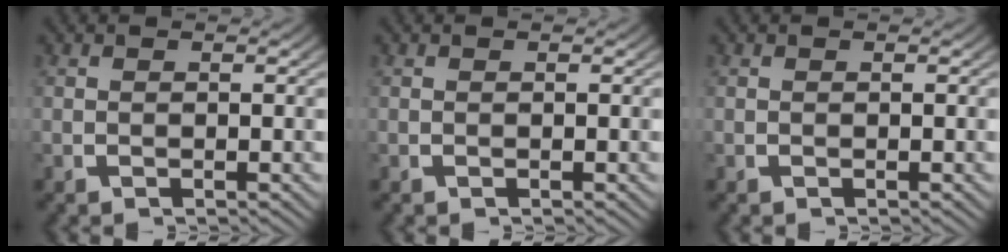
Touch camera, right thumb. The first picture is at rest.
{"total": 0.0}
{"total": 0.0}